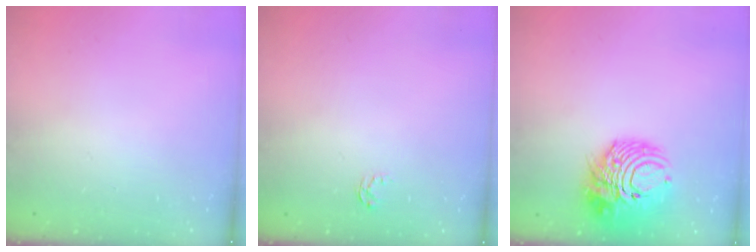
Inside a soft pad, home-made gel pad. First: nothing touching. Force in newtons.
{"total": 2.6, "press": 2.6, "slide": 0.3}
{"total": 12.6, "press": 12.5, "slide": 1.5}